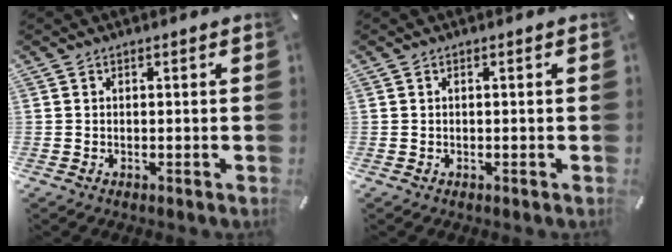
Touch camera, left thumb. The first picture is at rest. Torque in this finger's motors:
{"motor_torque": [0.02, 0.01, 0.00, 0.01, 0.00]}